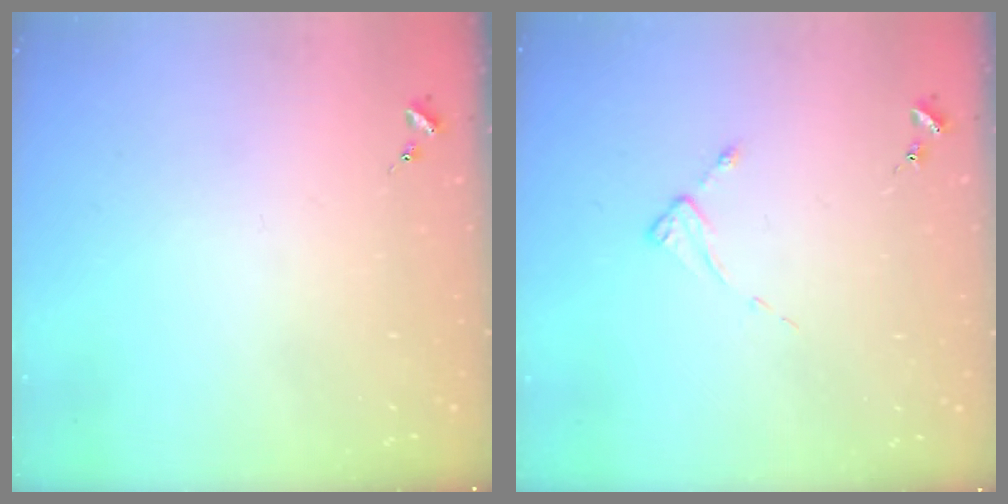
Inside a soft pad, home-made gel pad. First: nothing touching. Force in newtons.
{"total": 2.3, "press": 2.3, "slide": 0.3}